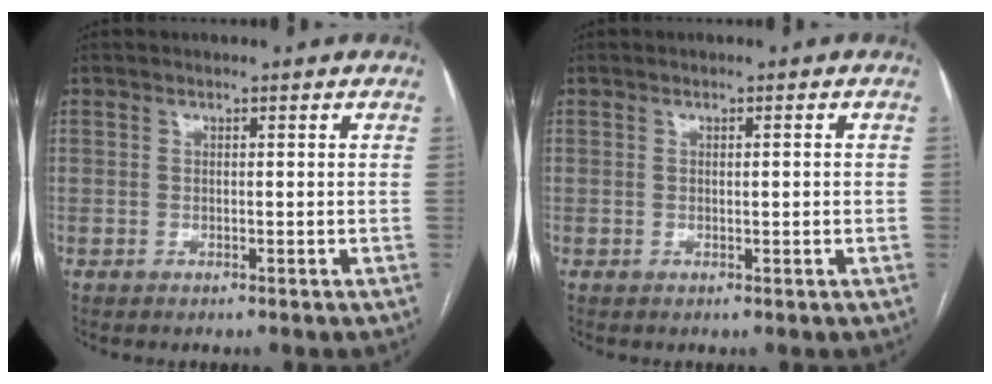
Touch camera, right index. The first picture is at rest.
{"total": 0.9, "force": [0.0, 0.1, 0.9], "torque": [-0.017, 0.002, 0.002]}